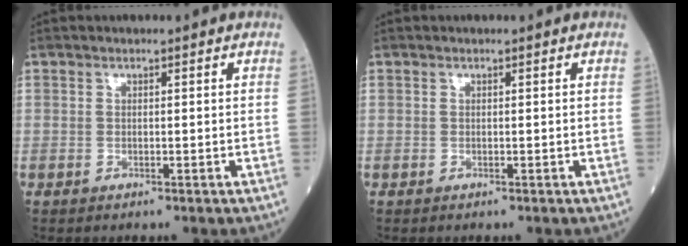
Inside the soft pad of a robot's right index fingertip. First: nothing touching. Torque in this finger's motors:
{"motor_torque": [0.01, 0.01, 0.00, -0.01]}